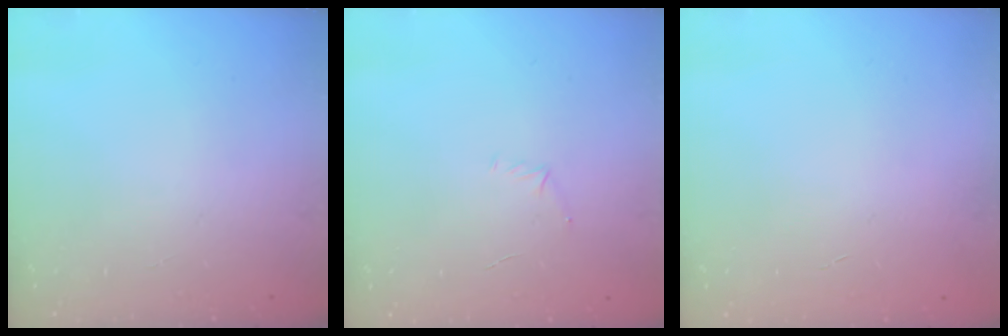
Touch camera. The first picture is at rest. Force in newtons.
{"total": 4.7, "press": 4.5, "slide": 1.3}
{"total": 0.0}